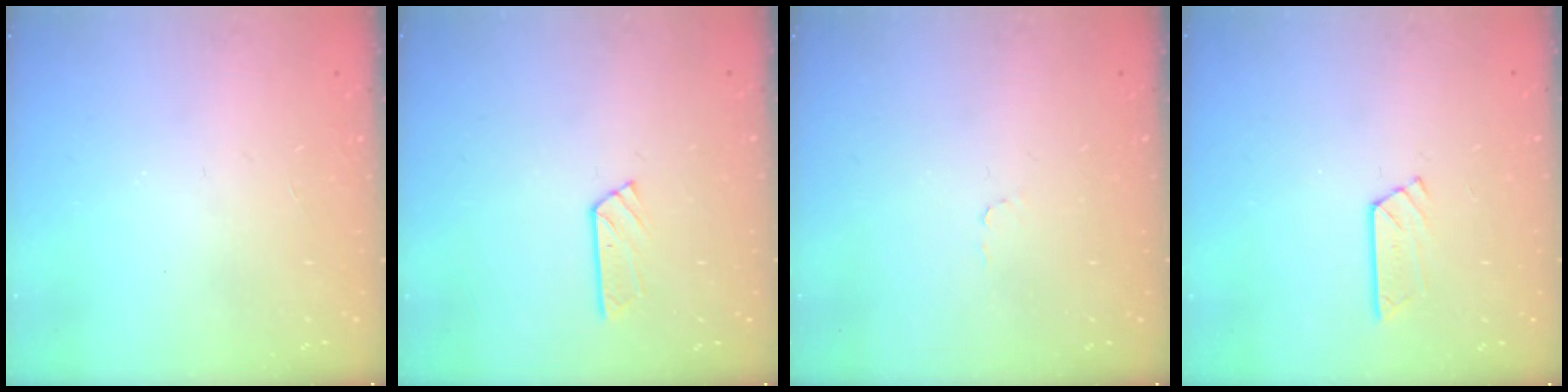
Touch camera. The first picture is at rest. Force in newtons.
{"total": 3.3, "press": 3.3, "slide": 0.3}
{"total": 2.7, "press": 2.7, "slide": 0.3}
{"total": 3.9, "press": 3.9, "slide": 0.4}